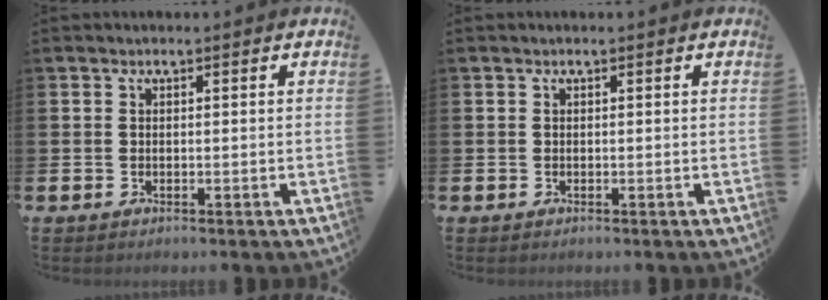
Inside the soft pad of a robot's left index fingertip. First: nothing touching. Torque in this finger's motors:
{"motor_torque": [0.00, 0.00, 0.01, 0.00]}